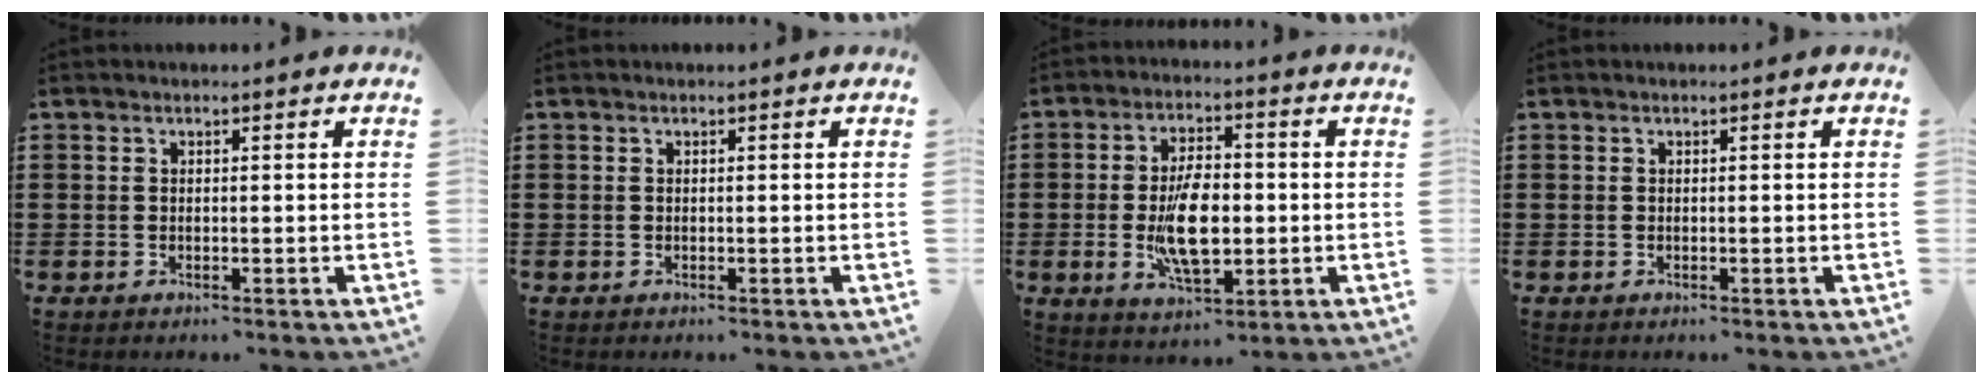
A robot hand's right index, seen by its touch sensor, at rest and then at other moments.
{"total": 0.0}
{"total": 9.6, "force": [-1.0, 4.6, 8.3], "torque": [-0.163, 0.000, -0.021]}
{"total": 0.0}